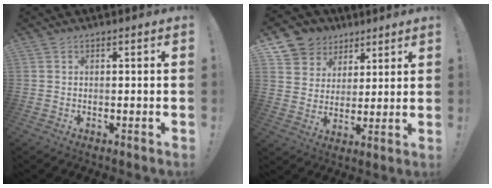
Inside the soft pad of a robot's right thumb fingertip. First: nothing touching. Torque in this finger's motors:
{"motor_torque": [-0.18, 1.07, -0.08, 0.23, 0.01]}